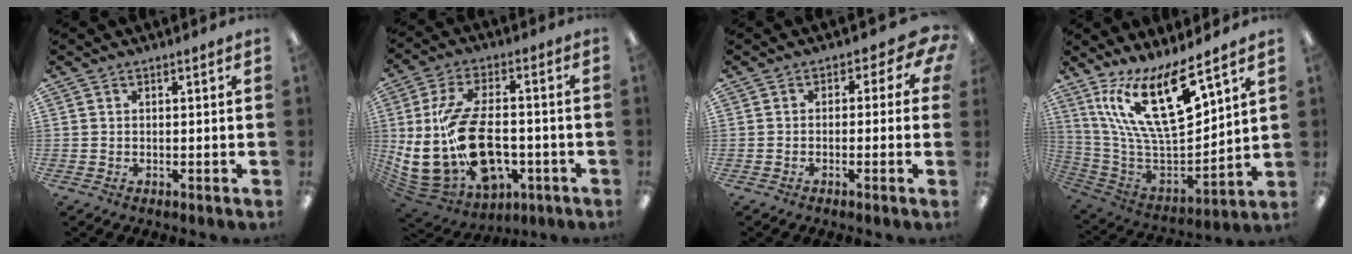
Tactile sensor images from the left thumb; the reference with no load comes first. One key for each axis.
{"total": 23.4, "fx": -3.2, "fy": 13.5, "fz": 18.9, "tx": -0.395, "ty": 0.006, "tz": -0.038}
{"total": 3.7, "fx": -0.7, "fy": 2.5, "fz": 2.7, "tx": -0.031, "ty": 0.004, "tz": -0.015}
{"total": 21.8, "fx": 12.6, "fy": 8.1, "fz": 15.9, "tx": -0.300, "ty": -0.080, "tz": 0.221}